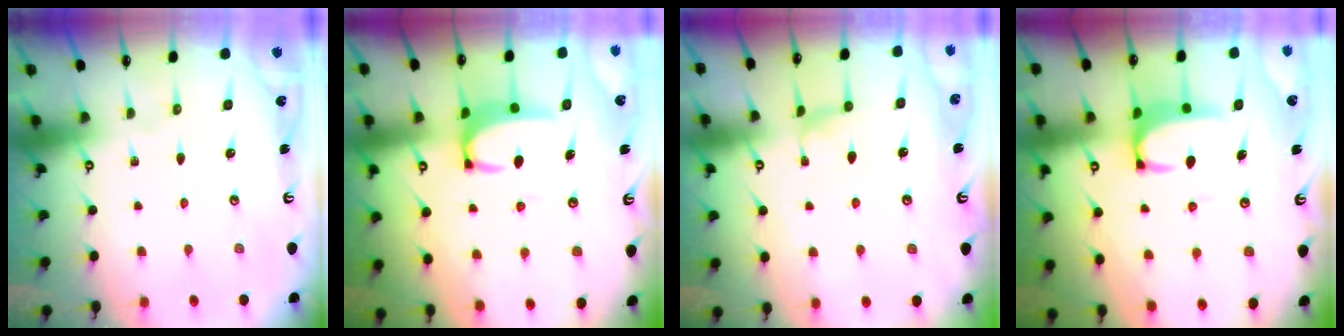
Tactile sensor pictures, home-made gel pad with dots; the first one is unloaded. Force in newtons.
{"total": 3.4, "press": 3.4, "slide": 0.3}
{"total": 0.8, "press": 0.3, "slide": 0.7}
{"total": 1.9, "press": 1.9, "slide": 0.3}